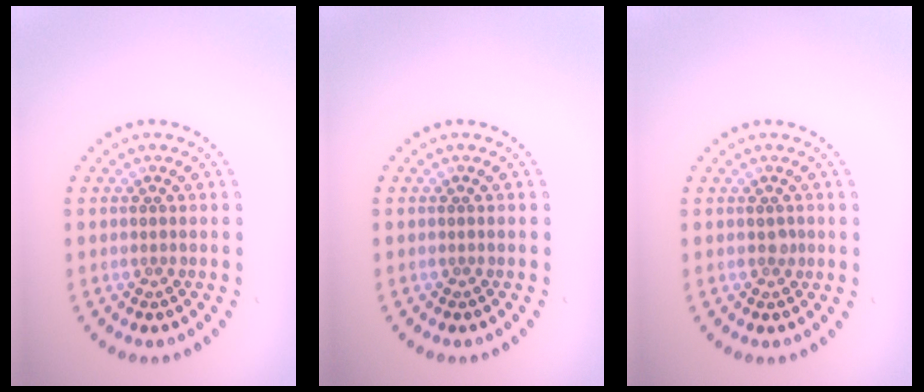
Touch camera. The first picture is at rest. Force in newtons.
{"total": 0.0}
{"total": 0.6, "press": 0.5, "slide": 0.3}